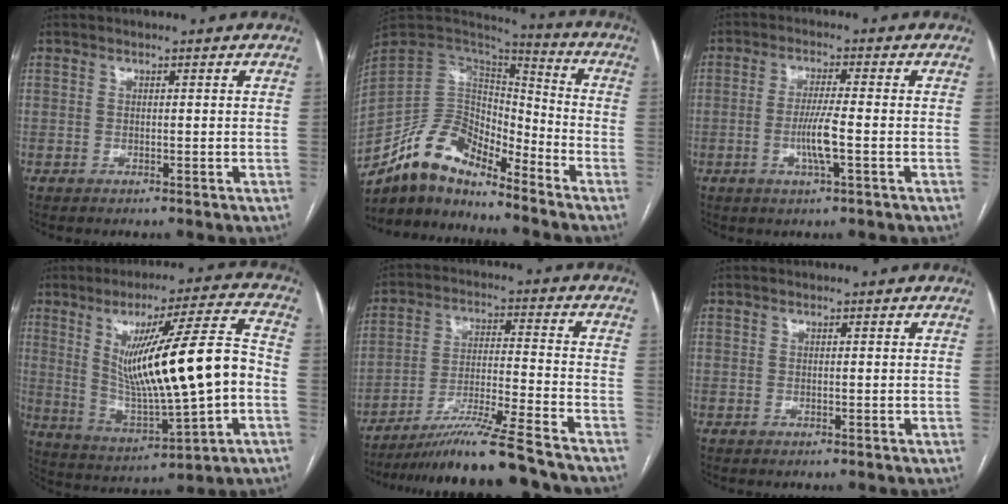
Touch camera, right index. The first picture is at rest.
{"total": 12.2, "force": [-10.5, 4.5, 4.2], "torque": [-0.074, 0.045, -0.197]}
{"total": 5.2, "force": [-1.4, 0.0, 5.0], "torque": [-0.098, -0.008, -0.026]}
{"total": 18.8, "force": [0.3, 1.7, 18.7], "torque": [-0.314, 0.005, 0.014]}
{"total": 14.5, "force": [-12.4, -1.2, 7.5], "torque": [-0.121, -0.017, -0.207]}
{"total": 0.0}